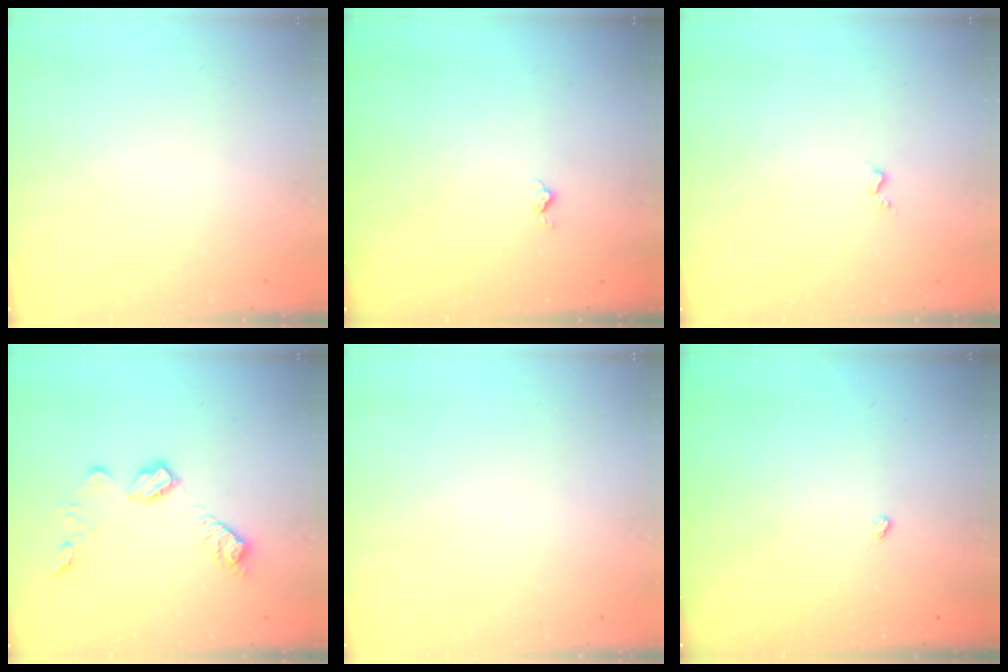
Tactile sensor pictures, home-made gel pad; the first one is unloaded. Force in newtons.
{"total": 4.2, "press": 4.2, "slide": 0.4}
{"total": 3.0, "press": 2.9, "slide": 0.5}
{"total": 11.0, "press": 11.0, "slide": 0.3}
{"total": 0.0}
{"total": 3.0, "press": 2.9, "slide": 0.4}